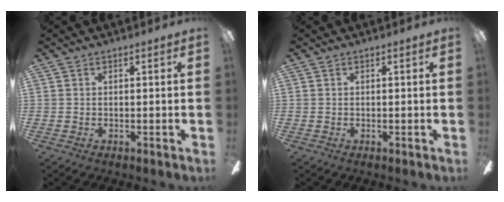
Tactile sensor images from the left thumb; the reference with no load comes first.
{"total": 0.0}